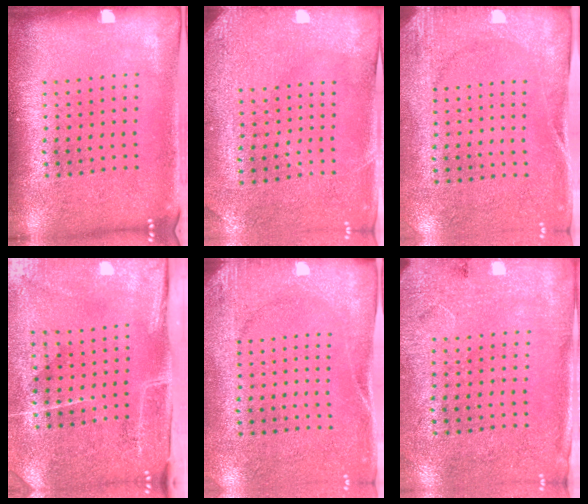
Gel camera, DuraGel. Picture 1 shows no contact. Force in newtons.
{"total": 2.9, "press": 2.7, "slide": 1.1}
{"total": 2.7, "press": 2.1, "slide": 1.7}
{"total": 4.7, "press": 3.8, "slide": 2.8}
{"total": 2.7, "press": 2.1, "slide": 1.7}
{"total": 2.7, "press": 2.2, "slide": 1.6}